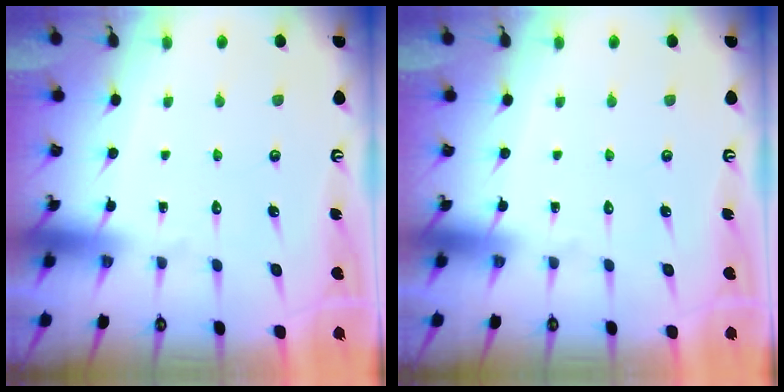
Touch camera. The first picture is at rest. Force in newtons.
{"total": 0.0}